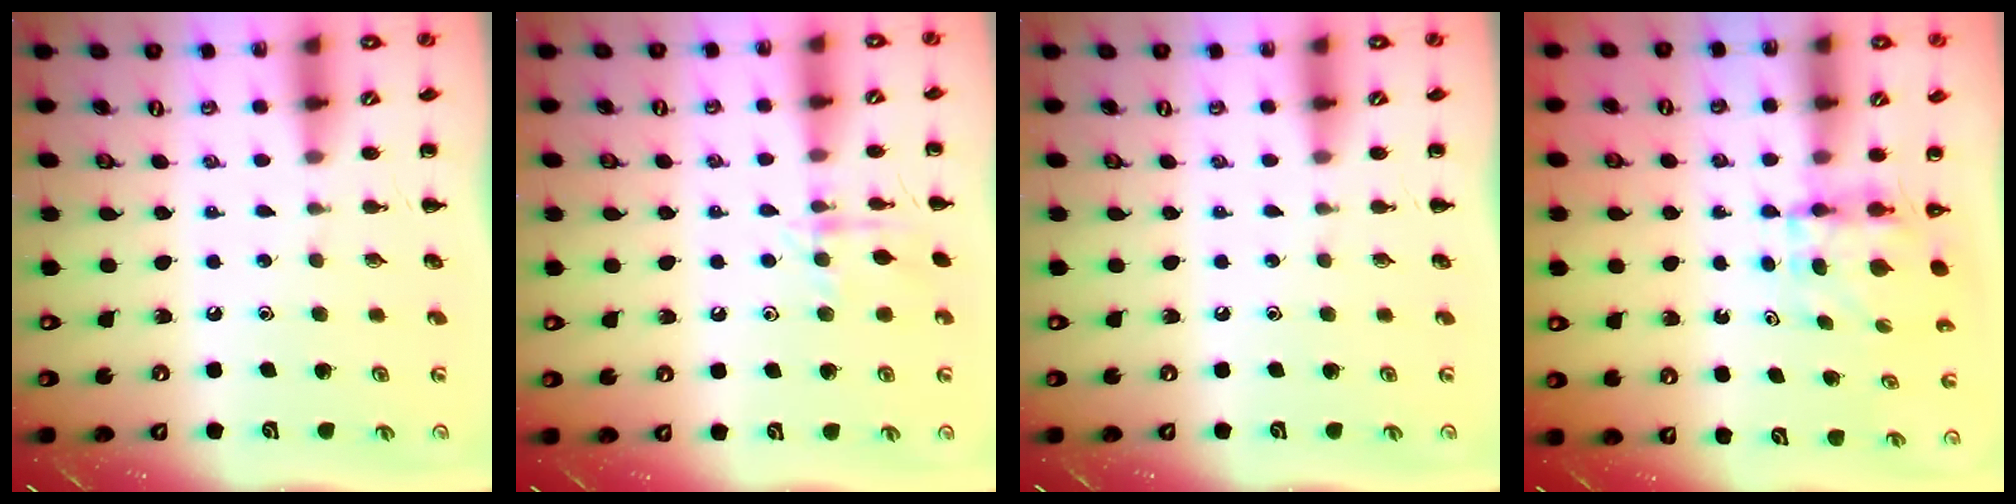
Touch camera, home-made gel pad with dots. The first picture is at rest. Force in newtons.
{"total": 8.6, "press": 8.5, "slide": 1.5}
{"total": 0.0}
{"total": 3.9, "press": 3.9, "slide": 0.3}